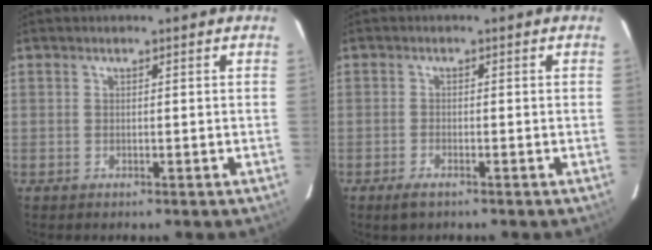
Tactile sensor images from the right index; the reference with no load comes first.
{"total": 2.1, "force": [-1.4, 0.7, 1.4], "torque": [-0.034, -0.003, -0.020]}